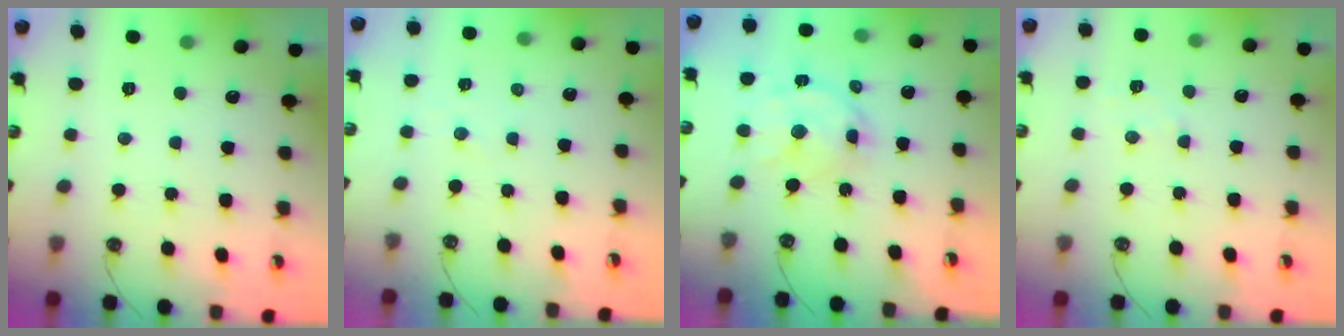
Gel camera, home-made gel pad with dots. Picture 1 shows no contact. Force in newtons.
{"total": 2.2, "press": 2.1, "slide": 0.3}
{"total": 11.9, "press": 11.9, "slide": 0.8}
{"total": 4.7, "press": 4.6, "slide": 0.7}